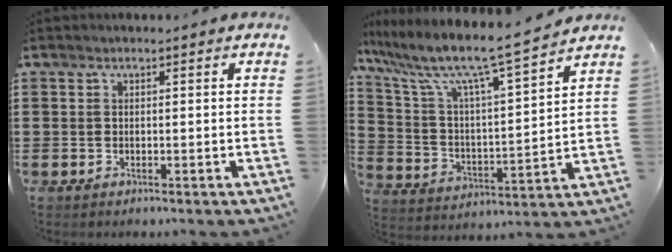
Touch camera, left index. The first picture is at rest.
{"total": 8.4, "force": [7.1, 0.2, 4.5], "torque": [-0.119, -0.056, 0.109]}